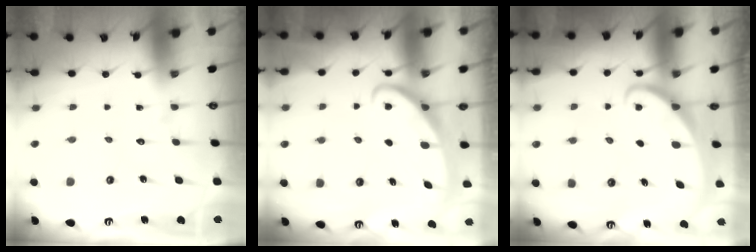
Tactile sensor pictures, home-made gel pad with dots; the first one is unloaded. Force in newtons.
{"total": 2.8, "press": 2.7, "slide": 0.4}
{"total": 1.7, "press": 1.6, "slide": 0.2}